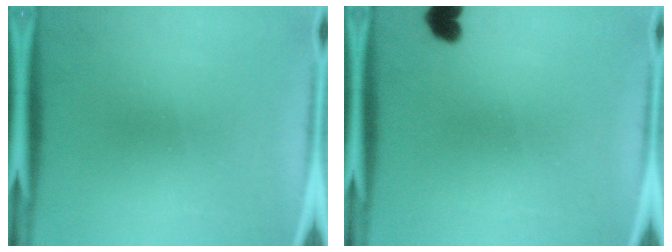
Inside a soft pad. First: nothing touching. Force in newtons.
{"total": 2.7}